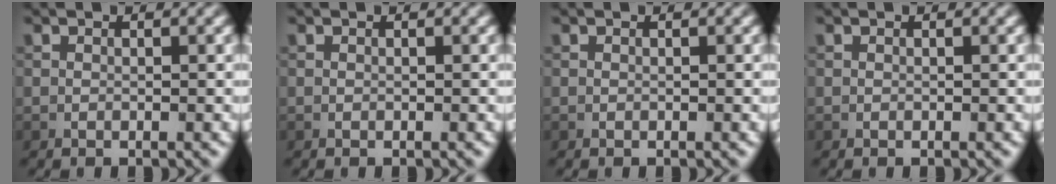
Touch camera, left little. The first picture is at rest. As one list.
[{"total": 0.0}, {"total": 0.0}, {"total": 0.0}]